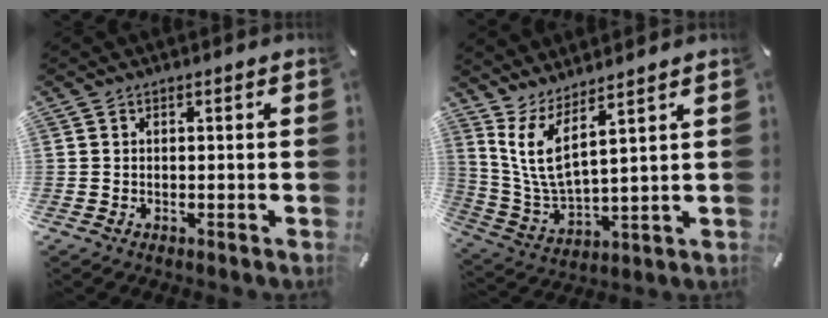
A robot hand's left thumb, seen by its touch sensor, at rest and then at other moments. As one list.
[{"total": 9.1, "force": [5.6, 2.8, 6.6], "torque": [-0.157, -0.028, 0.104]}]